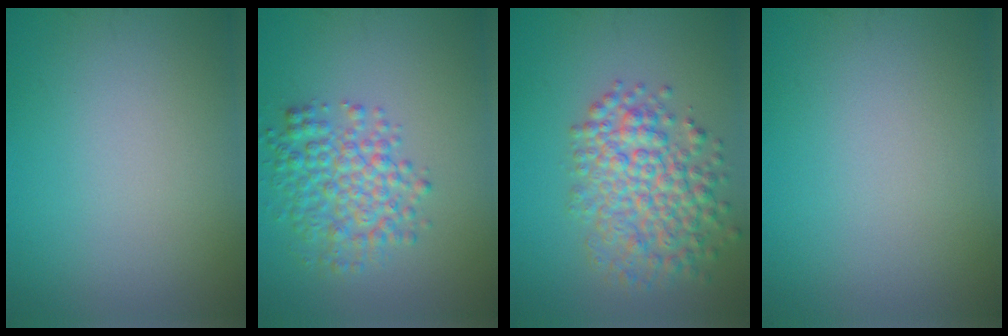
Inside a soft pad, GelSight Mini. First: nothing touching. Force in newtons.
{"total": 4.6, "press": 4.6, "slide": 0.0}
{"total": 5.9, "press": 5.9, "slide": 0.2}
{"total": 0.0}